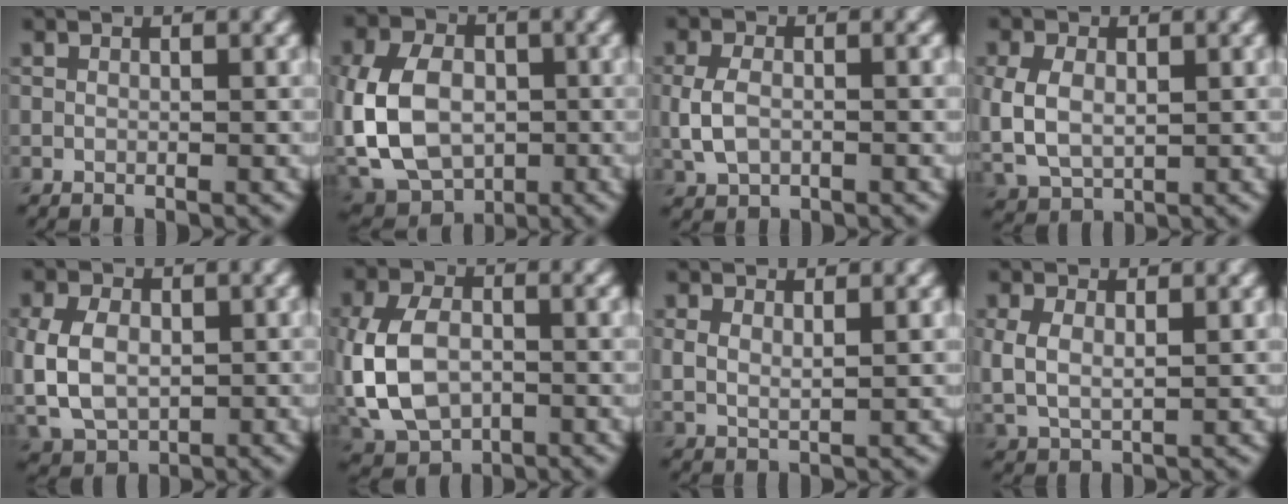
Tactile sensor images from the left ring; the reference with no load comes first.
{"total": 10.3, "force": [-1.6, 7.7, 6.7], "torque": [-0.146, -0.008, -0.039]}
{"total": 3.3, "force": [-0.5, 2.1, 2.5], "torque": [-0.060, -0.003, -0.010]}
{"total": 5.2, "force": [0.1, 3.7, 3.6], "torque": [-0.083, -0.003, 0.007]}
{"total": 6.9, "force": [-0.5, 5.0, 4.6], "torque": [-0.099, -0.005, -0.003]}
{"total": 8.2, "force": [-1.3, 5.6, 5.9], "torque": [-0.143, -0.006, -0.030]}
{"total": 2.0, "force": [1.0, 0.9, 1.5], "torque": [-0.032, -0.003, 0.021]}
{"total": 3.6, "force": [0.6, 2.3, 2.7], "torque": [-0.067, -0.005, 0.019]}